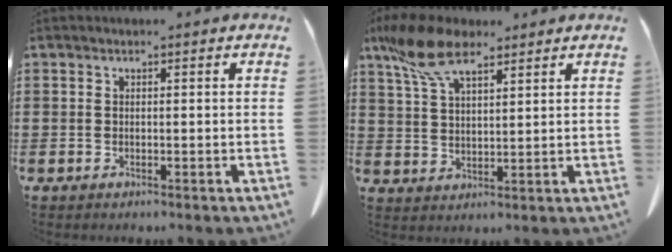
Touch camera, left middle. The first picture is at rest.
{"total": 9.4, "force": [6.3, 3.5, 6.0], "torque": [-0.139, -0.008, 0.118]}